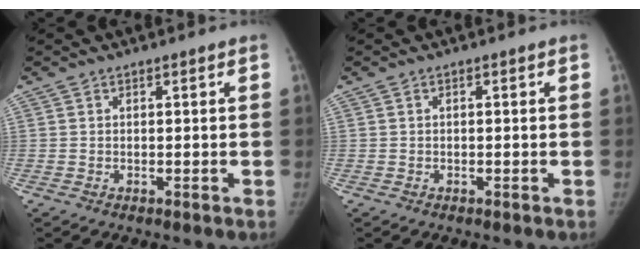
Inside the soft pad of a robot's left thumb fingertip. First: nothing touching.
{"total": 0.0}